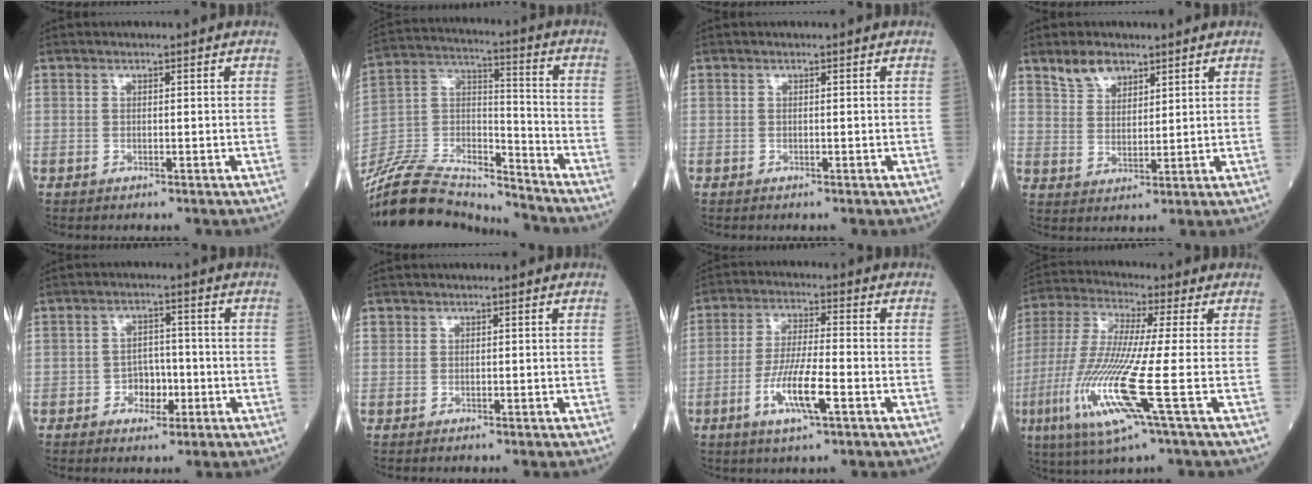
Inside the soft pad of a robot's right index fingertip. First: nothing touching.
{"total": 21.0, "force": [-20.1, 3.1, 5.3], "torque": [-0.123, 0.016, -0.350]}
{"total": 0.0}
{"total": 4.8, "force": [3.7, 2.4, 1.9], "torque": [-0.039, 0.004, 0.077]}
{"total": 4.1, "force": [-1.5, 2.9, 2.5], "torque": [-0.027, 0.009, -0.024]}
{"total": 0.0}
{"total": 8.5, "force": [-3.4, 1.0, 7.8], "torque": [-0.148, -0.008, -0.063]}
{"total": 14.3, "force": [-4.6, -0.3, 13.6], "torque": [-0.297, -0.024, -0.097]}